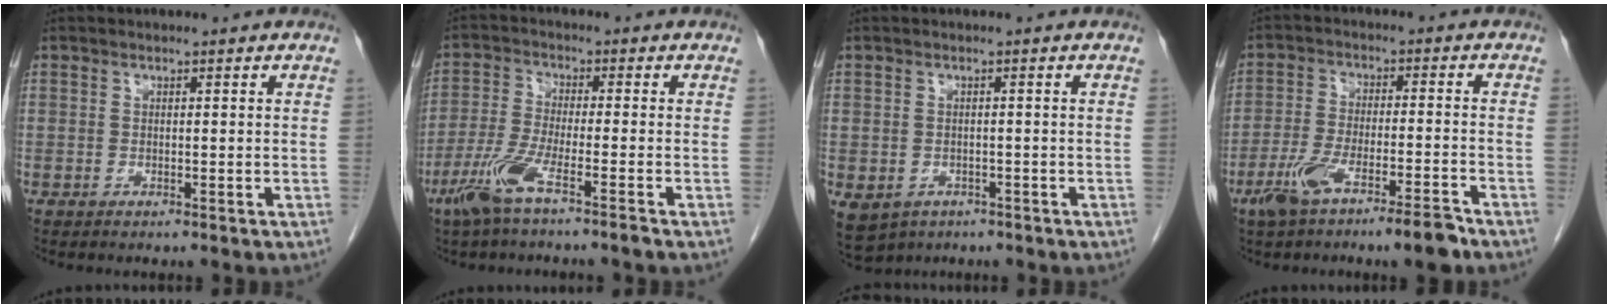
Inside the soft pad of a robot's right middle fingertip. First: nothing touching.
{"total": 7.0, "force": [-4.3, -0.1, 5.5], "torque": [-0.121, -0.014, -0.090]}
{"total": 9.9, "force": [-4.9, 7.8, 3.5], "torque": [-0.105, -0.011, -0.062]}
{"total": 9.3, "force": [-6.3, 1.2, 6.8], "torque": [-0.128, -0.004, -0.107]}